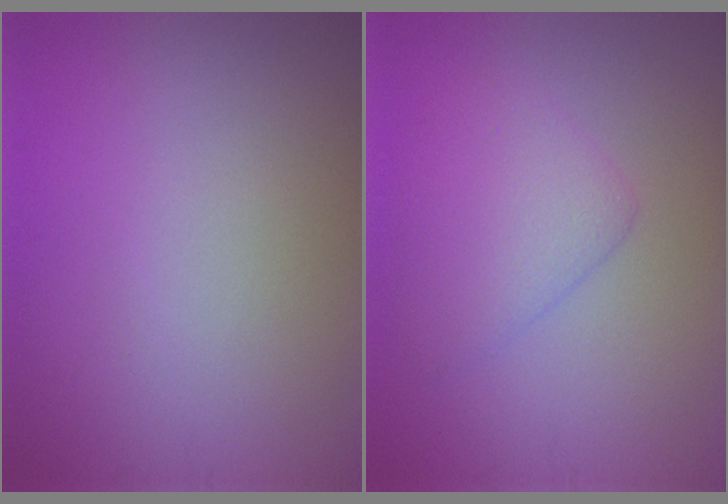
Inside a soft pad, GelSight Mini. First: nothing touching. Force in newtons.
{"total": 3.2, "press": 3.2, "slide": 0.1}